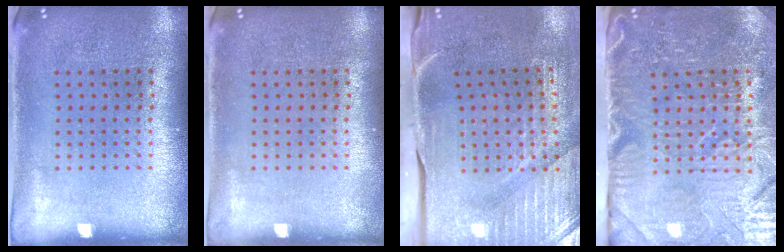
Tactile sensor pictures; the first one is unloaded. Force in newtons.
{"total": 0.0}
{"total": 4.6, "press": 3.9, "slide": 2.5}
{"total": 5.1, "press": 4.3, "slide": 2.7}